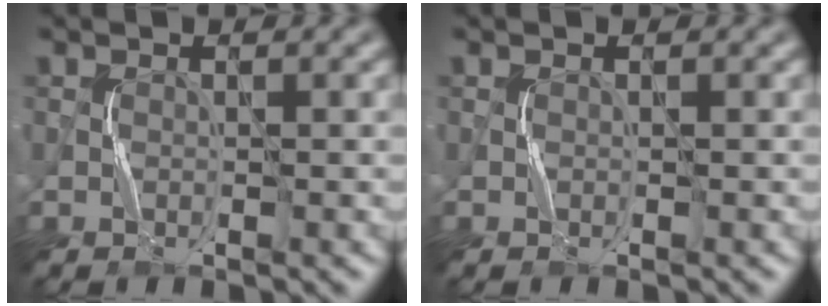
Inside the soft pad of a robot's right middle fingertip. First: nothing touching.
{"total": 0.0}